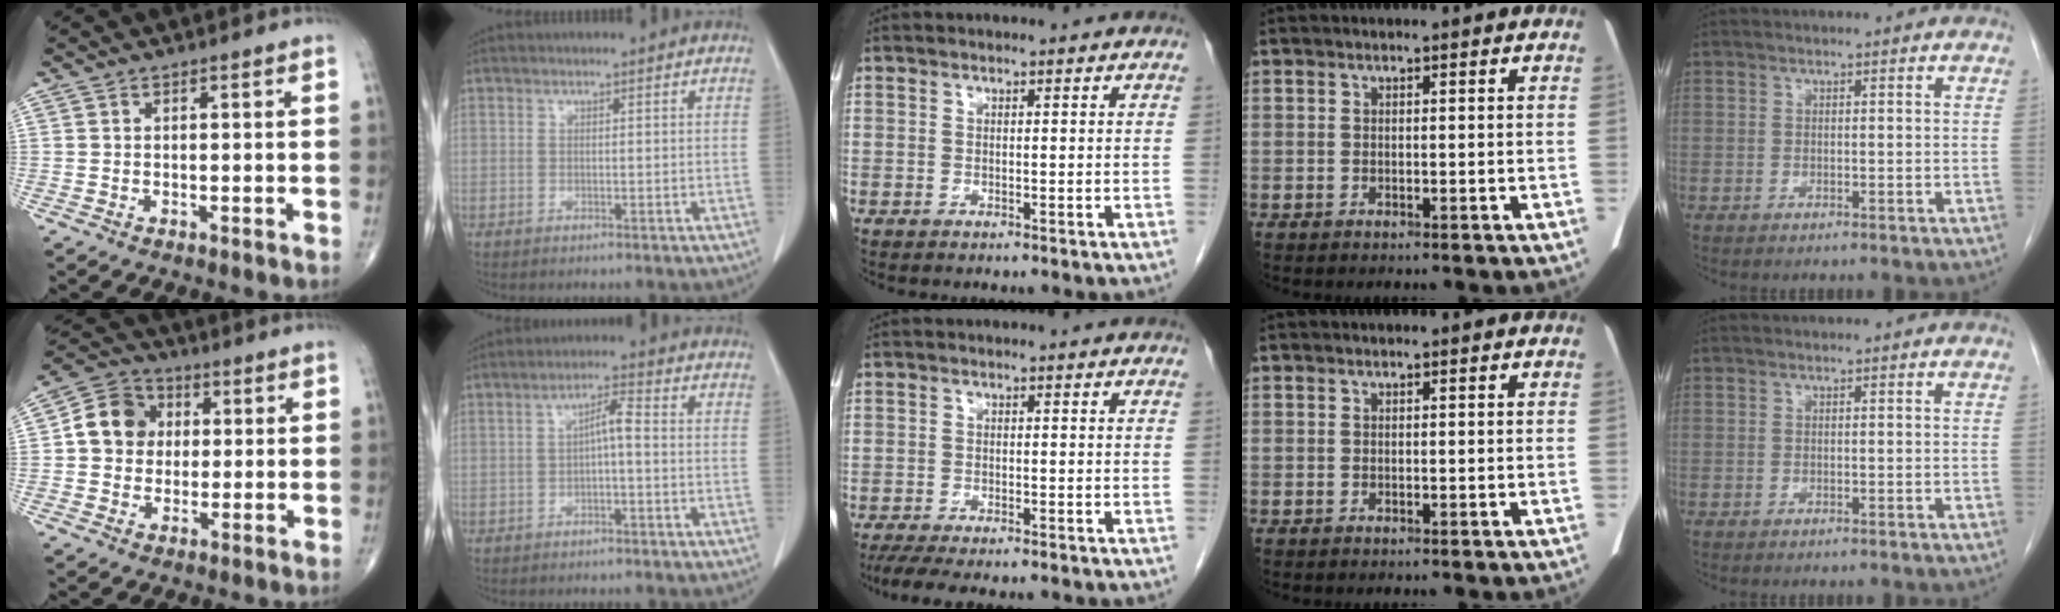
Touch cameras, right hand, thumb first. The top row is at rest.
{"thumb": {"total": 9.5, "force": [1.2, 8.2, 4.6], "torque": [-0.058, 0.014, 0.008]}, "index": {"total": 3.3, "force": [-0.4, 0.5, 3.2], "torque": [-0.056, 0.013, -0.005]}, "middle": {"total": 7.6, "force": [-6.2, 1.6, 4.1], "torque": [-0.060, -0.012, -0.097]}}